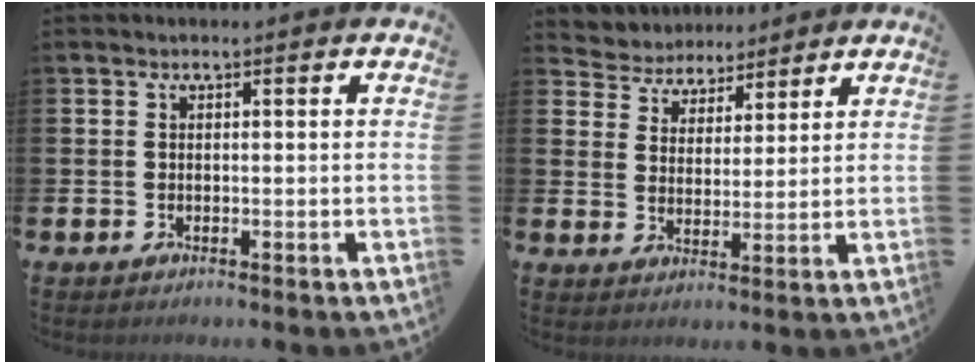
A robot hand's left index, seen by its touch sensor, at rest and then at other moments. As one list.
[{"total": 4.6, "force": [4.2, 1.6, -0.8], "torque": [-0.007, -0.027, 0.073]}]